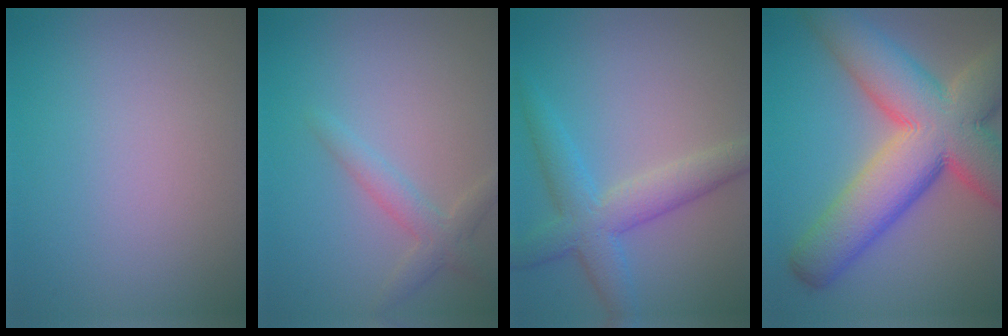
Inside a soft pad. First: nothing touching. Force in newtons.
{"total": 2.3, "press": 2.3, "slide": 0.1}
{"total": 4.9, "press": 4.8, "slide": 0.2}
{"total": 14.2, "press": 14.2, "slide": 0.6}